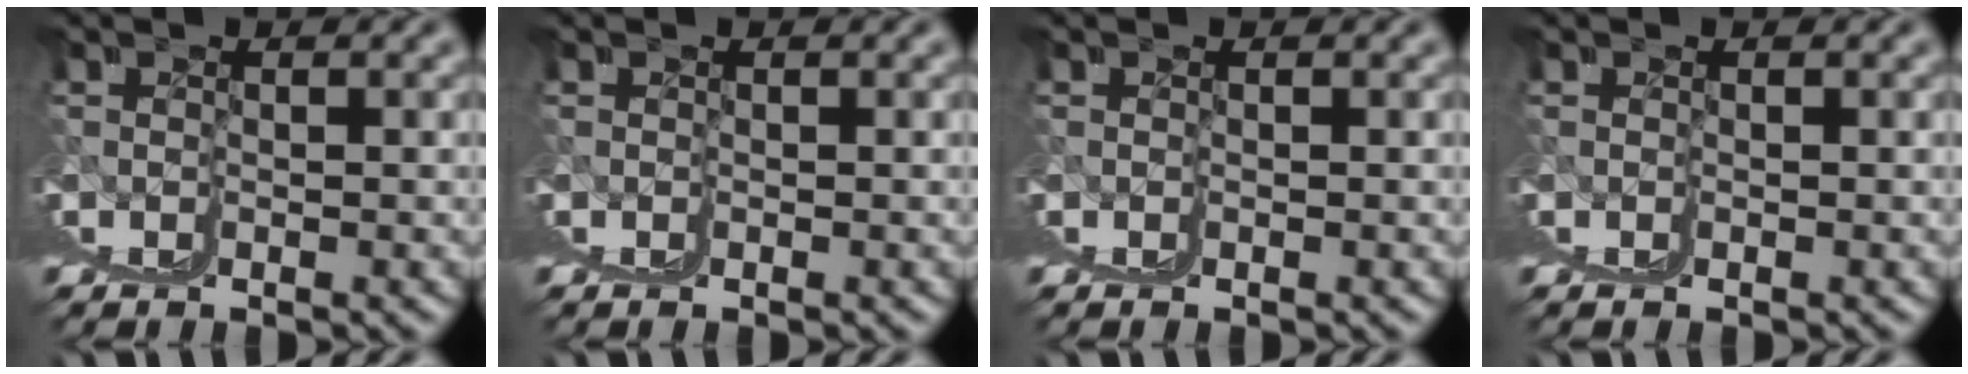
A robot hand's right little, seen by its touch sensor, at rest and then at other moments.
{"total": 0.0}
{"total": 0.0}
{"total": 0.0}